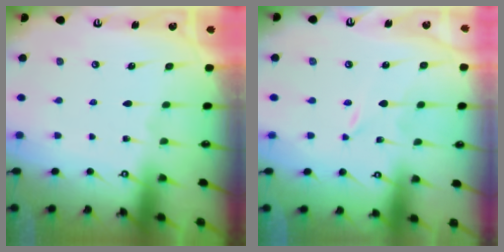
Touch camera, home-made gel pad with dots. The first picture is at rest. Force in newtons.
{"total": 0.0}